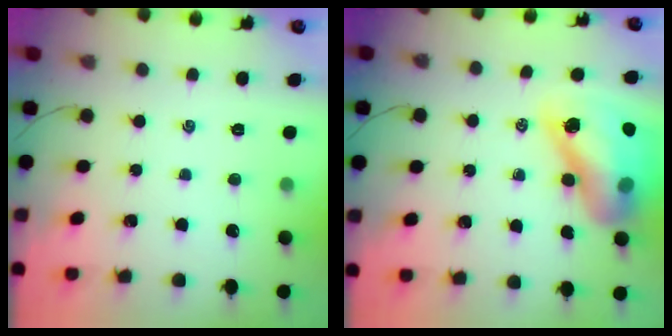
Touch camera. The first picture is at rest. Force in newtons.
{"total": 17.9, "press": 17.2, "slide": 5.0}